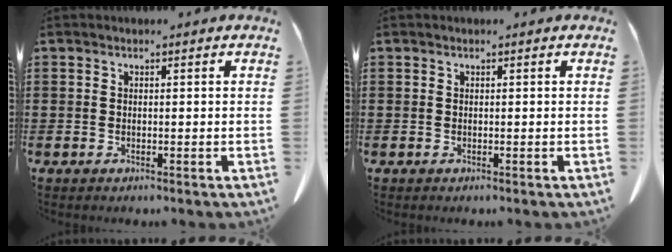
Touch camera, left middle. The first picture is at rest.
{"total": 0.0}